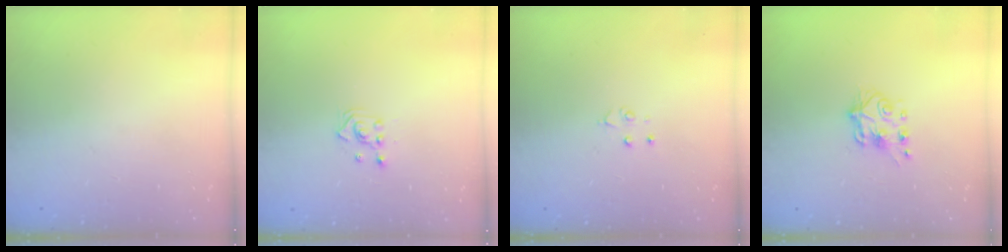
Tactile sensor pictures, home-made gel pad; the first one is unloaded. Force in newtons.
{"total": 2.3, "press": 2.3, "slide": 0.3}
{"total": 2.8, "press": 2.8, "slide": 0.3}
{"total": 6.5, "press": 6.5, "slide": 0.6}